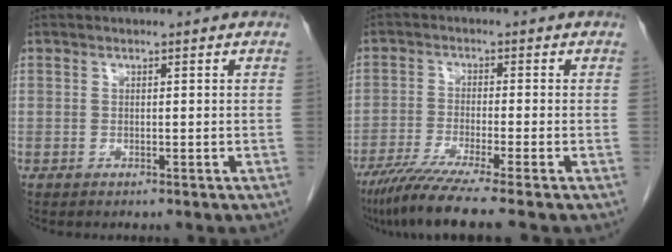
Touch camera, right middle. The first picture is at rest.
{"total": 8.8, "force": [-6.8, -1.3, 5.5], "torque": [-0.087, -0.031, -0.114]}